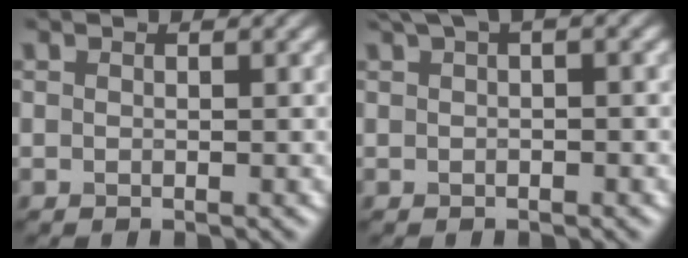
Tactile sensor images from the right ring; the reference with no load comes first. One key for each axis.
{"total": 2.3, "fx": 1.3, "fy": 0.5, "fz": 1.8, "tx": -0.028, "ty": 0.006, "tz": 0.017}